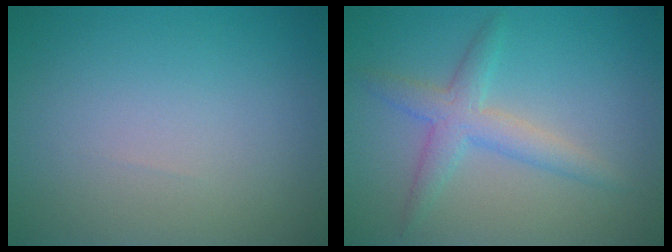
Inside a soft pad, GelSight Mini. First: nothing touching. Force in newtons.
{"total": 3.1, "press": 3.1, "slide": 0.1}